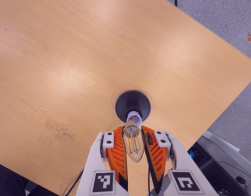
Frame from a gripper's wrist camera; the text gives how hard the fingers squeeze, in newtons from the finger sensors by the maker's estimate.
{"total": 19.7, "left": 21.8, "right": 17.7}